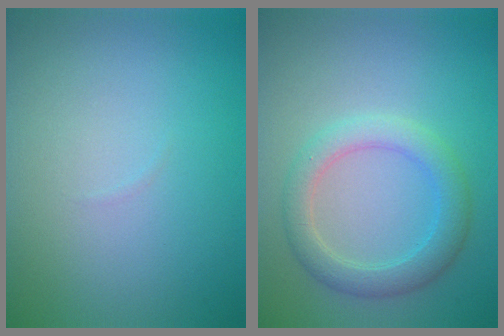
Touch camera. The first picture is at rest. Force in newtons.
{"total": 3.4, "press": 3.4, "slide": 0.1}